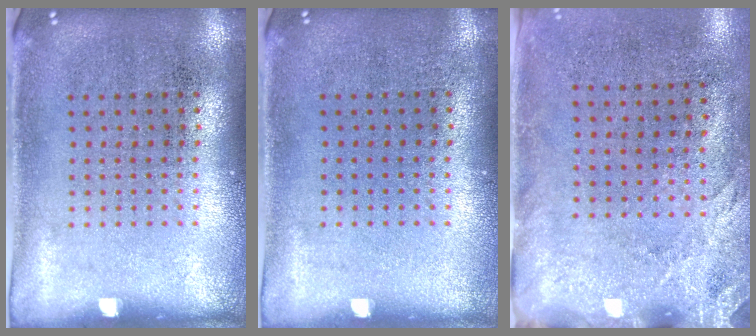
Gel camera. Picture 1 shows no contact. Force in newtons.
{"total": 0.0}
{"total": 2.7, "press": 2.1, "slide": 1.6}